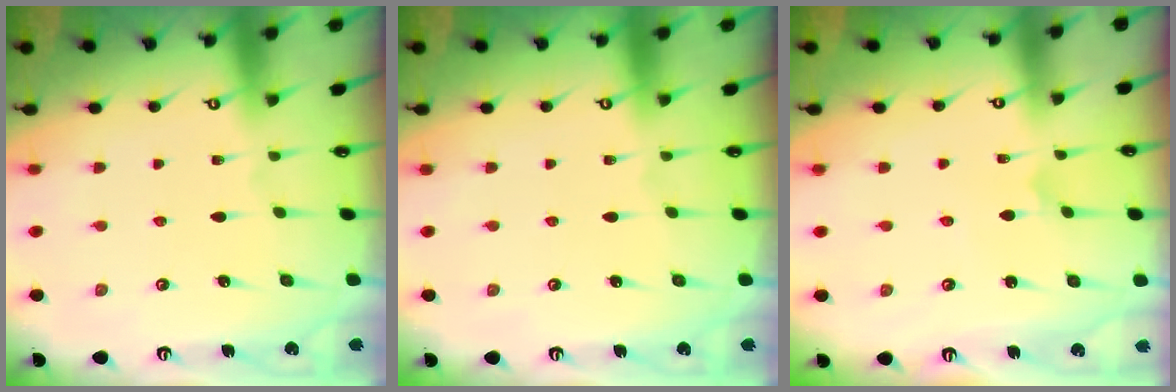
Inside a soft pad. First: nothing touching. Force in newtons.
{"total": 0.0}
{"total": 0.7, "press": 0.7, "slide": 0.0}